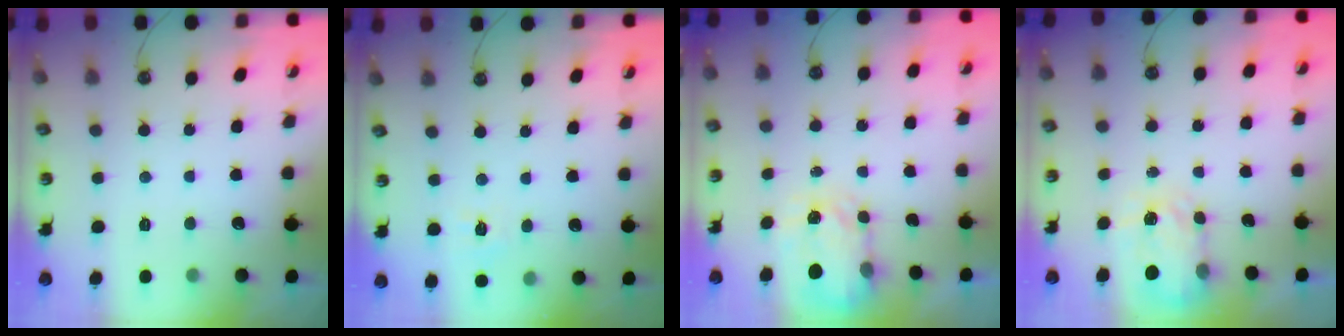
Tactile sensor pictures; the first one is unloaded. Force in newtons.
{"total": 7.4, "press": 7.4, "slide": 0.6}
{"total": 3.4, "press": 3.4, "slide": 0.4}
{"total": 4.3, "press": 4.2, "slide": 0.5}